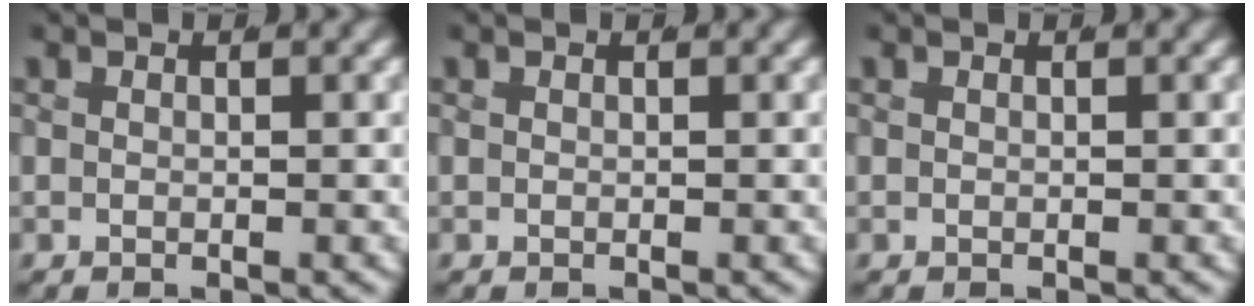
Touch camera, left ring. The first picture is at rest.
{"total": 0.0}
{"total": 0.0}